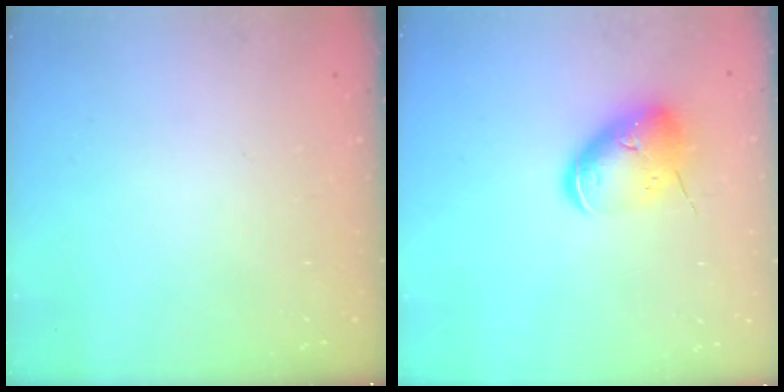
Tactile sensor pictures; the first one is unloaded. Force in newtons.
{"total": 11.2, "press": 11.0, "slide": 1.9}